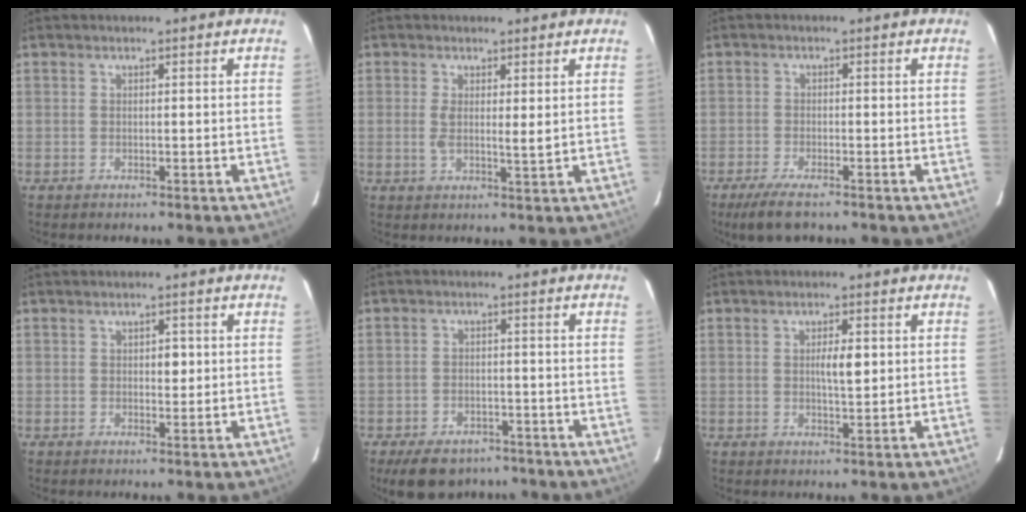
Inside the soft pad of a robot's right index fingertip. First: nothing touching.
{"total": 3.6, "force": [0.7, 0.7, 3.5], "torque": [-0.060, -0.007, 0.013]}
{"total": 5.8, "force": [-4.4, 1.3, 3.6], "torque": [-0.067, -0.013, -0.072]}
{"total": 1.8, "force": [0.2, 1.0, 1.5], "torque": [-0.019, 0.002, 0.004]}
{"total": 9.1, "force": [-7.0, 4.9, 3.1], "torque": [-0.050, 0.003, -0.103]}
{"total": 3.3, "force": [0.5, 0.7, 3.2], "torque": [-0.054, 0.001, 0.008]}